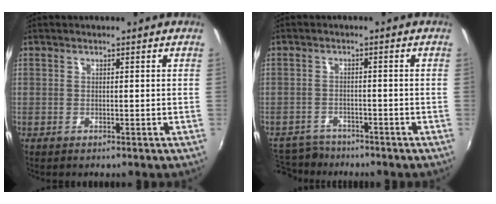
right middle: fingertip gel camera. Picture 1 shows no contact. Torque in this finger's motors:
{"motor_torque": [-0.43, -0.33, -0.20, -0.04]}